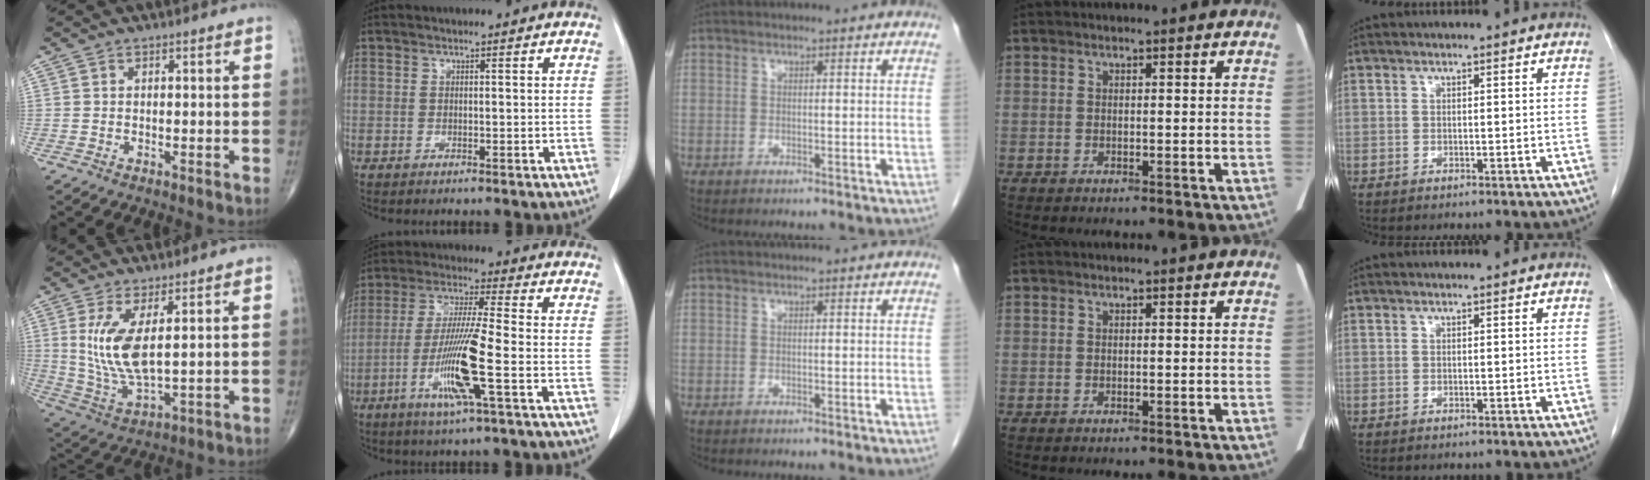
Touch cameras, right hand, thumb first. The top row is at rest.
{"thumb": {"total": 10.2, "force": [2.5, 3.4, 9.2], "torque": [-0.198, -0.029, 0.061]}, "index": {"total": 11.5, "force": [-3.7, -0.5, 10.9], "torque": [-0.220, -0.017, -0.076]}}